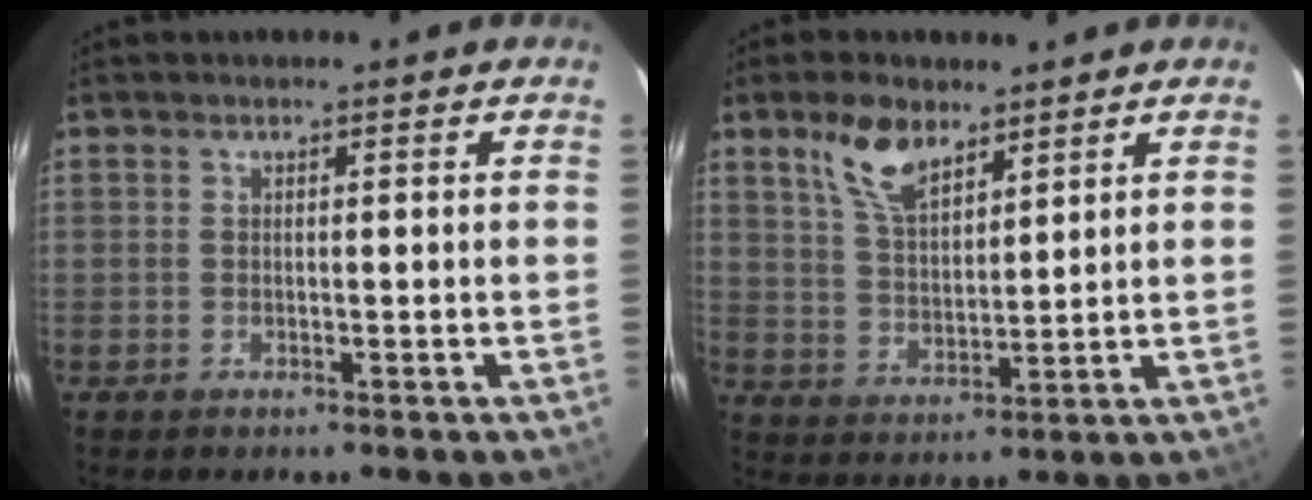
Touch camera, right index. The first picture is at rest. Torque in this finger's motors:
{"motor_torque": [0.85, 0.85, 0.40, 0.08]}